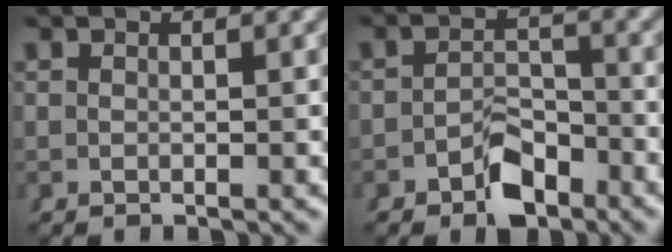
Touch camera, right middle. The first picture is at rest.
{"total": 4.1, "force": [-3.0, 2.1, 1.9], "torque": [-0.011, -0.009, -0.050]}